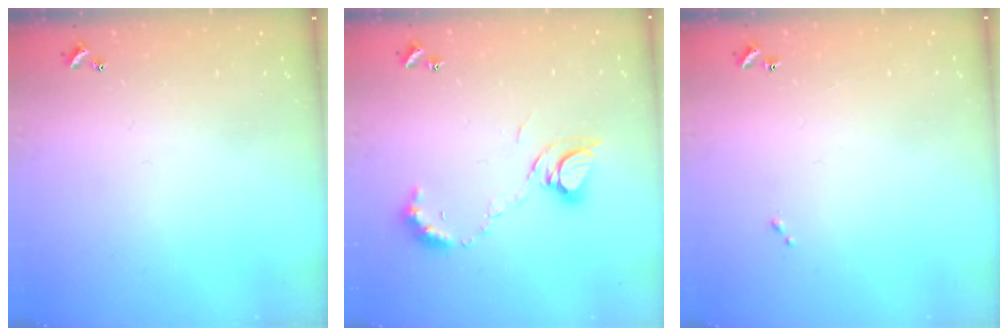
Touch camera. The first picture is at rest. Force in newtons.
{"total": 9.3, "press": 9.3, "slide": 1.0}
{"total": 0.0}